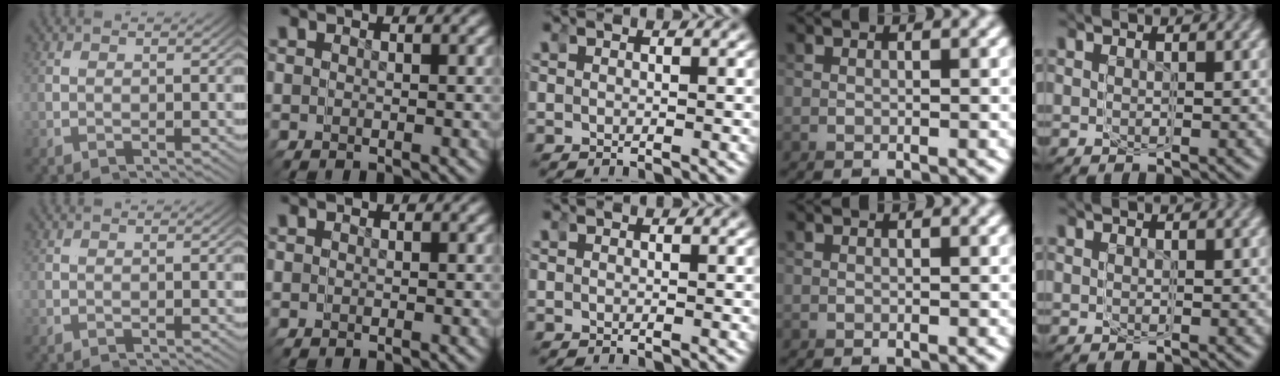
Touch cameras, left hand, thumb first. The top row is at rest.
{}